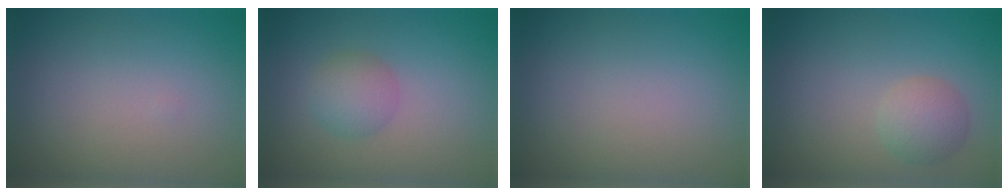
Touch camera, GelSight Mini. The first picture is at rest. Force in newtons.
{"total": 2.5, "press": 2.4, "slide": 0.2}
{"total": 0.0}
{"total": 1.9, "press": 1.9, "slide": 0.1}